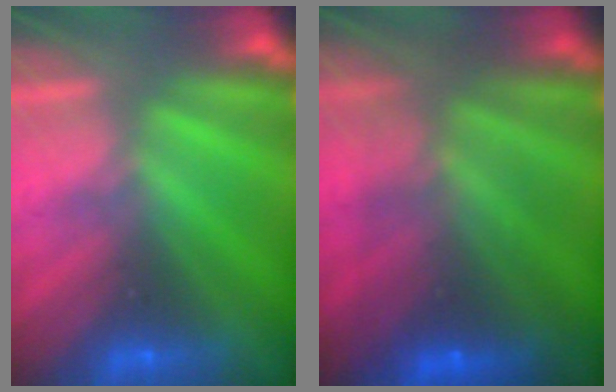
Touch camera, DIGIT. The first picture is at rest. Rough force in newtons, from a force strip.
{"total": 6.9}